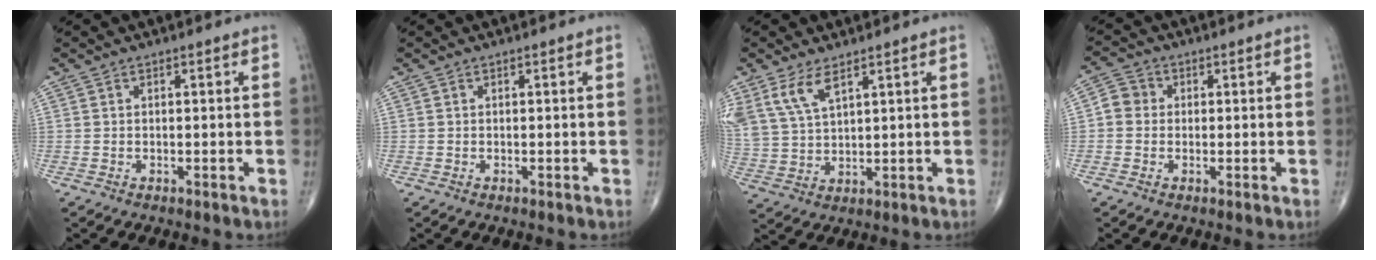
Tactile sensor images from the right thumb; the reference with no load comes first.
{"total": 0.0}
{"total": 7.4, "force": [4.6, 2.9, 5.0], "torque": [-0.107, -0.013, 0.104]}
{"total": 3.7, "force": [-0.1, 3.5, 1.4], "torque": [-0.010, 0.009, -0.010]}